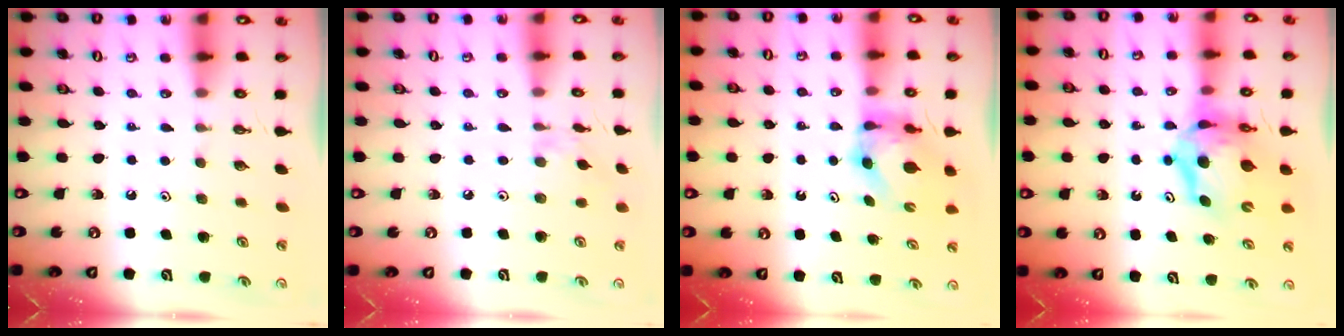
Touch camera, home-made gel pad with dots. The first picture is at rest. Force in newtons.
{"total": 3.4, "press": 3.4, "slide": 0.5}
{"total": 6.3, "press": 6.3, "slide": 0.2}
{"total": 10.6, "press": 10.5, "slide": 1.1}